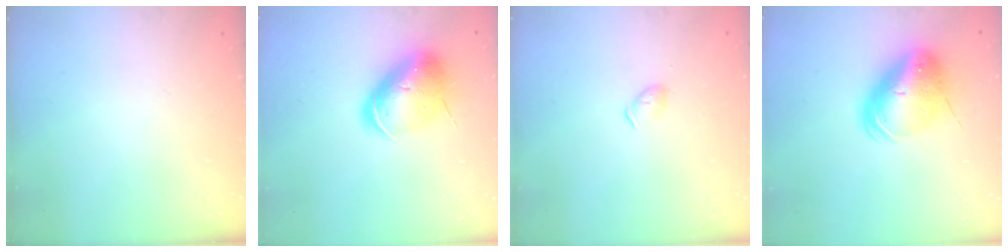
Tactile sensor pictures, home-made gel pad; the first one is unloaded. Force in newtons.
{"total": 13.0, "press": 12.8, "slide": 2.3}
{"total": 3.0, "press": 2.9, "slide": 0.6}
{"total": 12.3, "press": 12.1, "slide": 2.2}